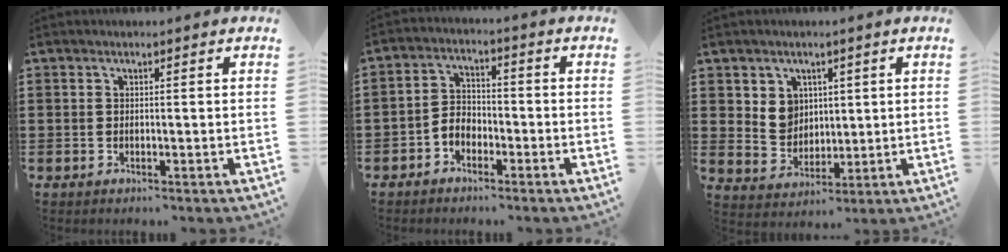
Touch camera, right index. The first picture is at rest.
{"total": 3.3, "force": [-2.1, 2.2, 1.2], "torque": [-0.037, 0.006, -0.046]}
{"total": 5.1, "force": [2.1, 4.5, 1.4], "torque": [-0.041, 0.011, 0.037]}